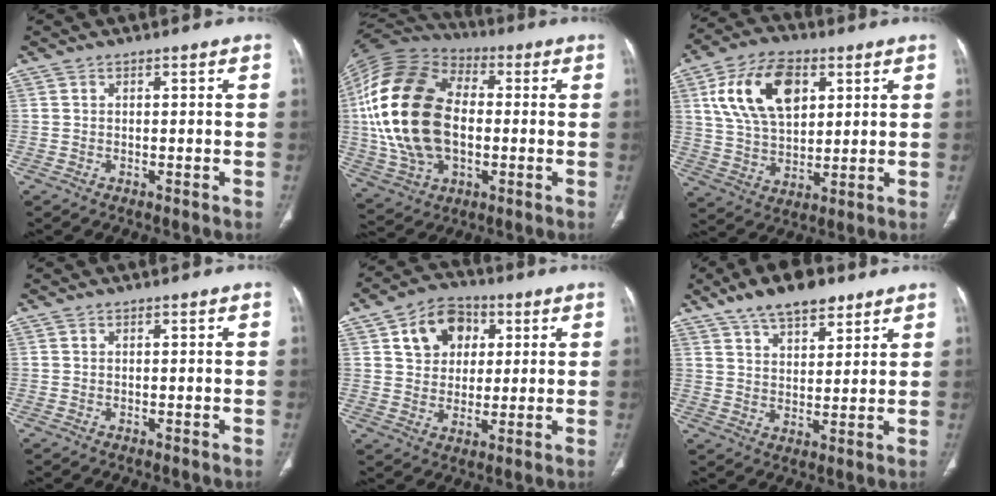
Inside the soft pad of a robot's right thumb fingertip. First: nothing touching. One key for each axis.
{"total": 25.3, "fx": 0.3, "fy": 15.9, "fz": 19.7, "tx": -0.399, "ty": 0.007, "tz": 0.007}
{"total": 16.4, "fx": 5.7, "fy": 9.9, "fz": 11.7, "tx": -0.190, "ty": -0.008, "tz": 0.108}
{"total": 0.0}
{"total": 11.1, "fx": 3.9, "fy": 8.6, "fz": 5.9, "tx": -0.060, "ty": -0.004, "tz": 0.064}
{"total": 12.1, "fx": 8.2, "fy": 5.5, "fz": 7.0, "tx": -0.085, "ty": -0.033, "tz": 0.136}